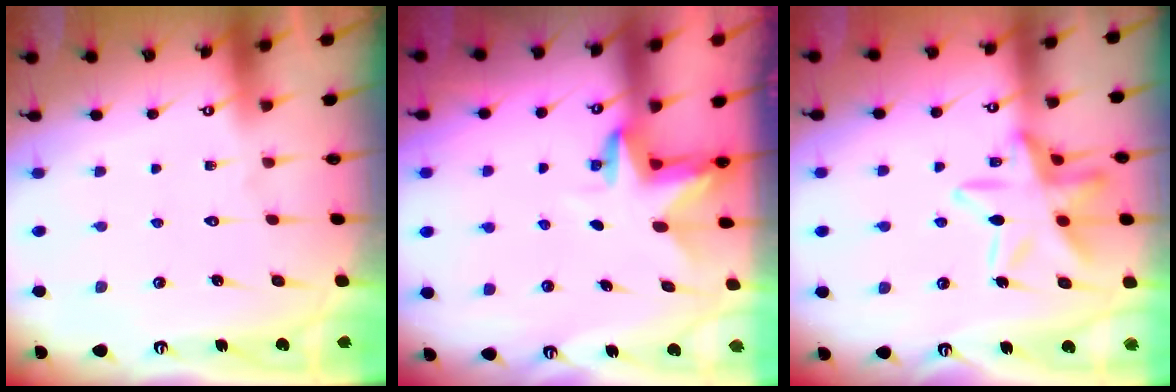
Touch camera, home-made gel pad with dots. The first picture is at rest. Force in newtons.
{"total": 3.5, "press": 3.5, "slide": 0.2}
{"total": 16.0, "press": 16.0, "slide": 1.2}